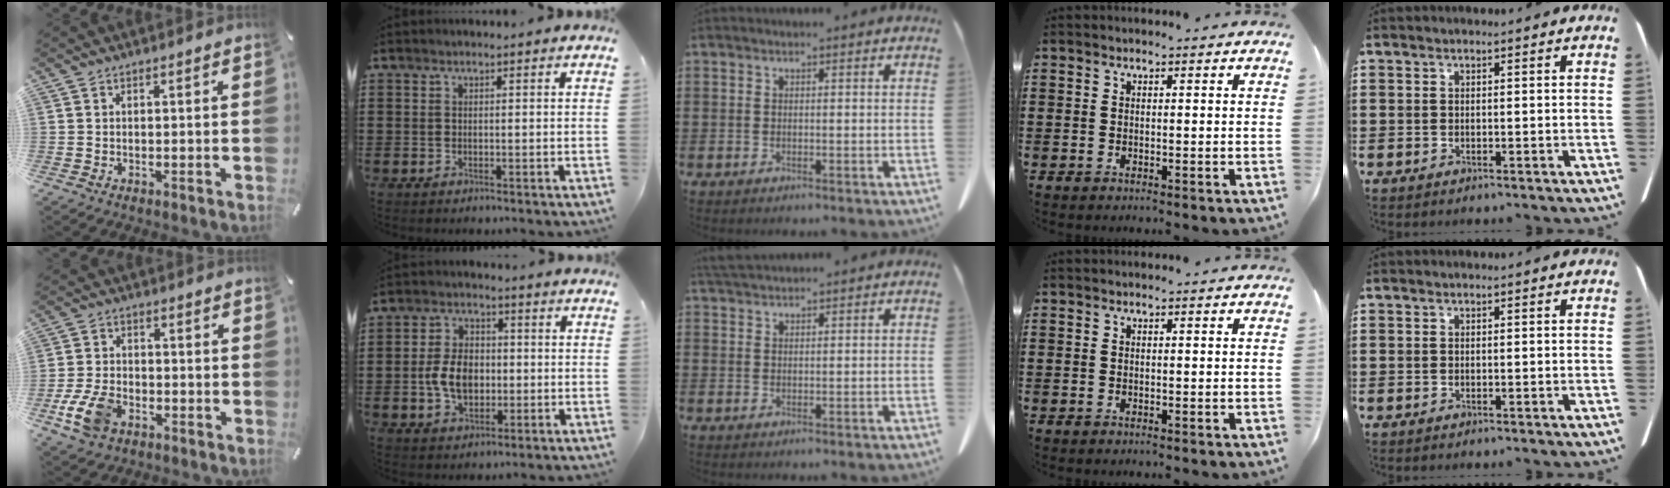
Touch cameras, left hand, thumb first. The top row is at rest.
{"thumb": {"total": 8.6, "force": [-4.0, 5.5, 5.3], "torque": [-0.126, 0.010, -0.074]}, "index": {"total": 7.0, "force": [-0.9, 4.7, 5.1], "torque": [-0.109, 0.002, -0.023]}, "middle": {"total": 2.4, "force": [2.3, 0.2, 0.7], "torque": [-0.020, 0.000, 0.045]}}